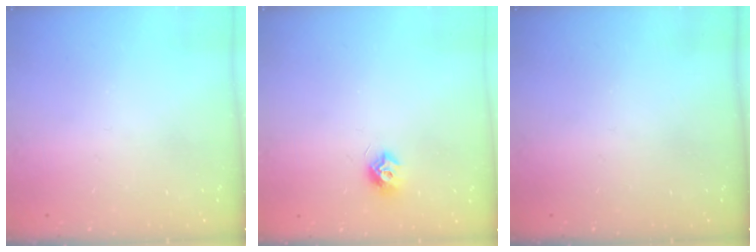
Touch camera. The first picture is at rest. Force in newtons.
{"total": 7.3, "press": 7.3, "slide": 0.3}
{"total": 0.0}